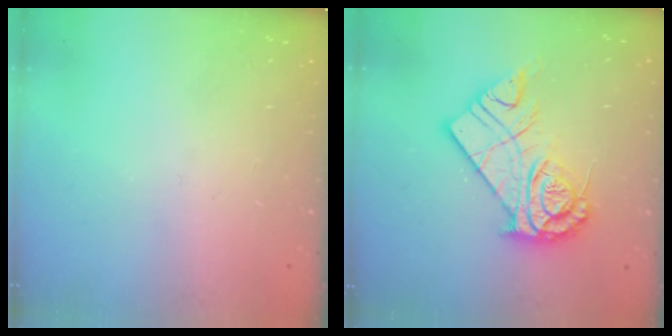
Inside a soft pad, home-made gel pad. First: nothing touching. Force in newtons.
{"total": 15.9, "press": 15.9, "slide": 1.3}